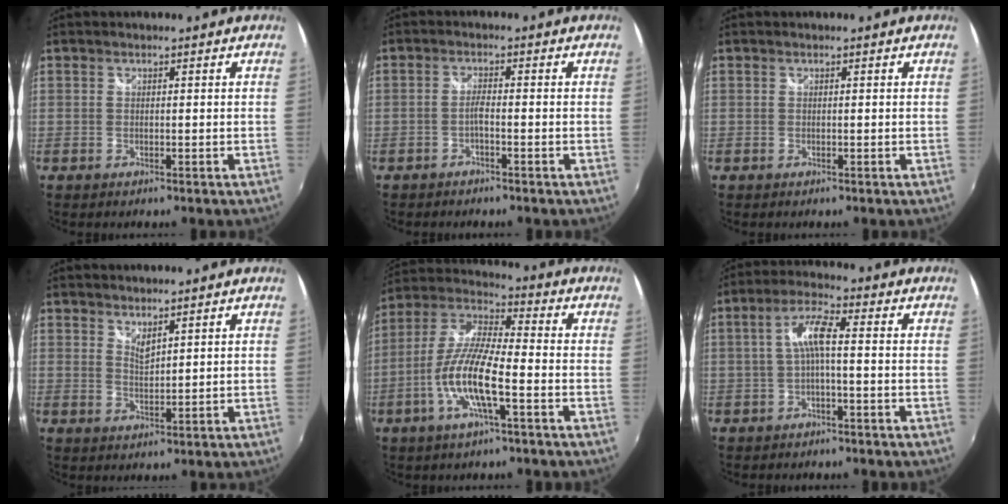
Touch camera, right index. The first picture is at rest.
{"total": 1.7, "force": [-1.1, 0.0, 1.3], "torque": [-0.030, 0.005, -0.023]}
{"total": 0.0}
{"total": 2.5, "force": [2.3, 0.4, 1.1], "torque": [-0.017, 0.001, 0.040]}
{"total": 12.1, "force": [-4.3, 2.3, 11.0], "torque": [-0.230, -0.005, -0.084]}
{"total": 5.3, "force": [-0.7, 0.6, 5.2], "torque": [-0.108, 0.013, -0.012]}